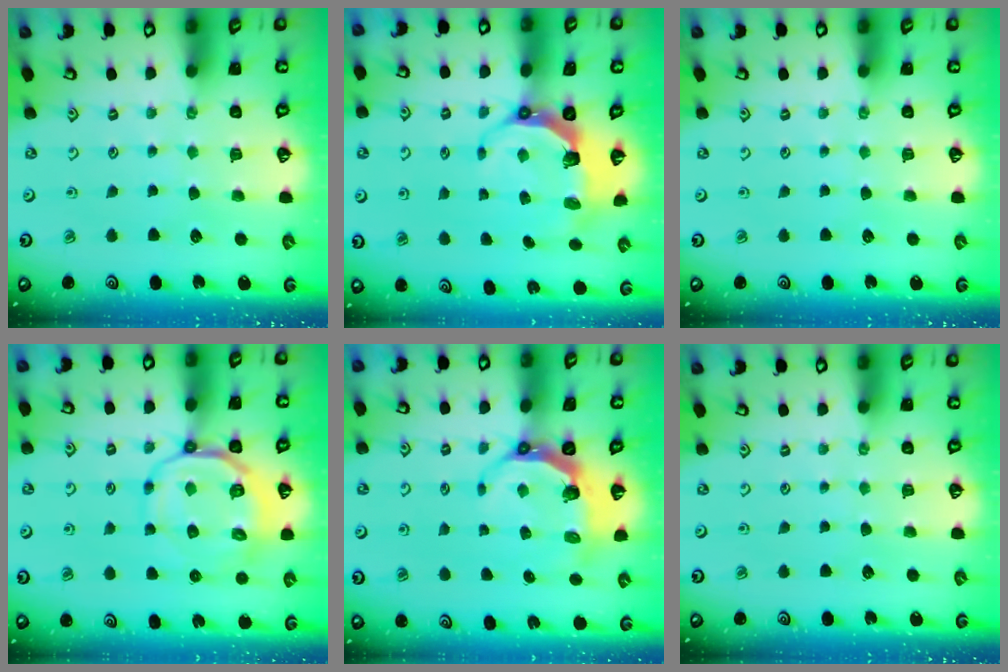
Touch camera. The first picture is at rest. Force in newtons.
{"total": 6.7, "press": 5.0, "slide": 4.4}
{"total": 0.0}
{"total": 11.9, "press": 11.7, "slide": 2.4}
{"total": 6.2, "press": 5.3, "slide": 3.2}
{"total": 0.0}